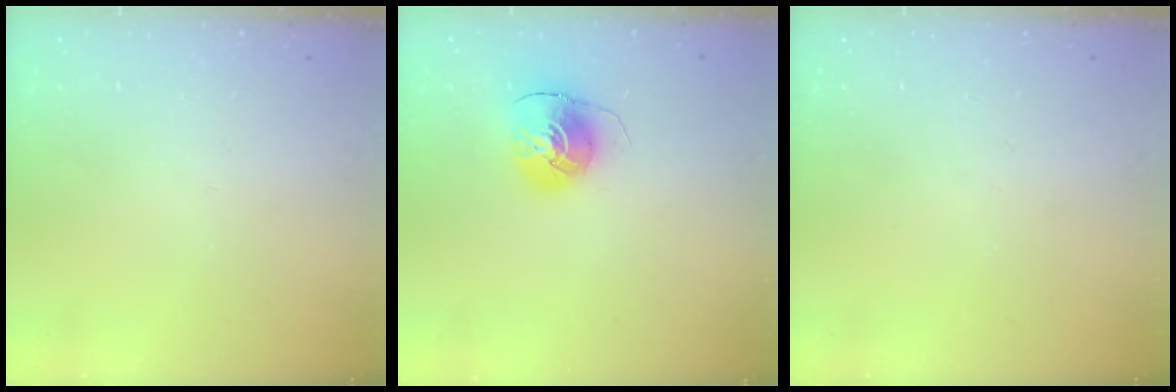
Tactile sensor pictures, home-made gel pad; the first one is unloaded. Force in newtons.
{"total": 8.5, "press": 8.5, "slide": 0.1}
{"total": 0.0}